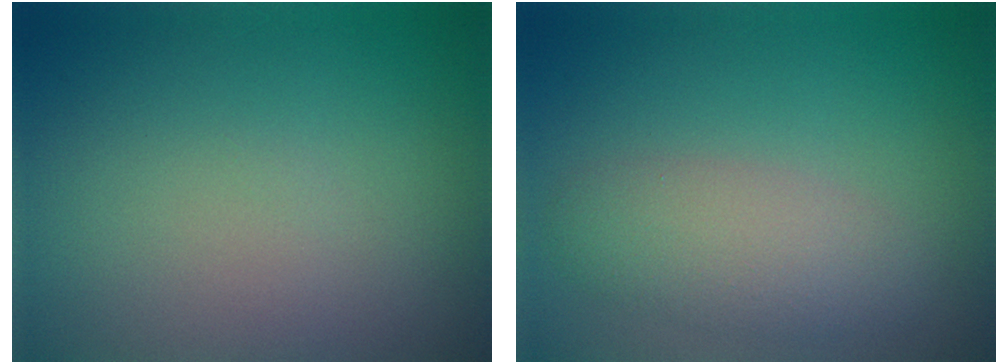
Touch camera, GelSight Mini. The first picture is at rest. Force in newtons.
{"total": 3.3, "press": 3.3, "slide": 0.2}